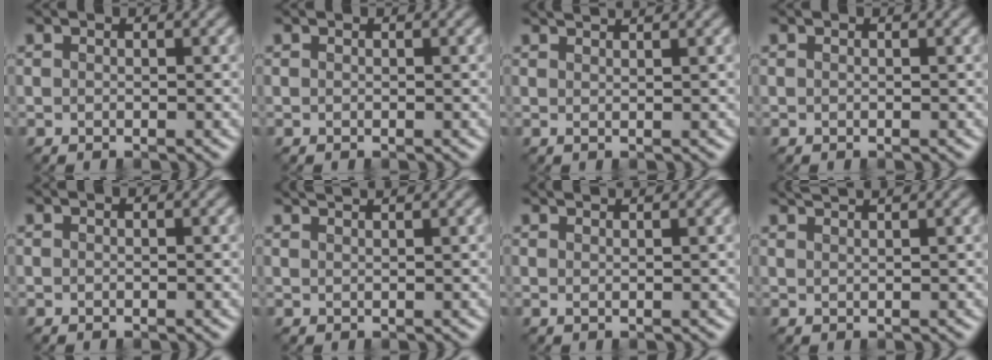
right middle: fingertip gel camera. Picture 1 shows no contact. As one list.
[{"total": 0.0}, {"total": 2.2, "force": [1.8, 0.6, 1.2], "torque": [0.003, 0.006, 0.006]}, {"total": 0.0}, {"total": 0.0}, {"total": 2.2, "force": [1.9, 0.6, 1.0], "torque": [0.007, 0.010, 0.011]}, {"total": 1.8, "force": [1.5, 0.5, 0.8], "torque": [0.000, 0.004, 0.006]}, {"total": 2.0, "force": [1.9, 0.3, 0.8], "torque": [0.002, 0.009, 0.023]}]